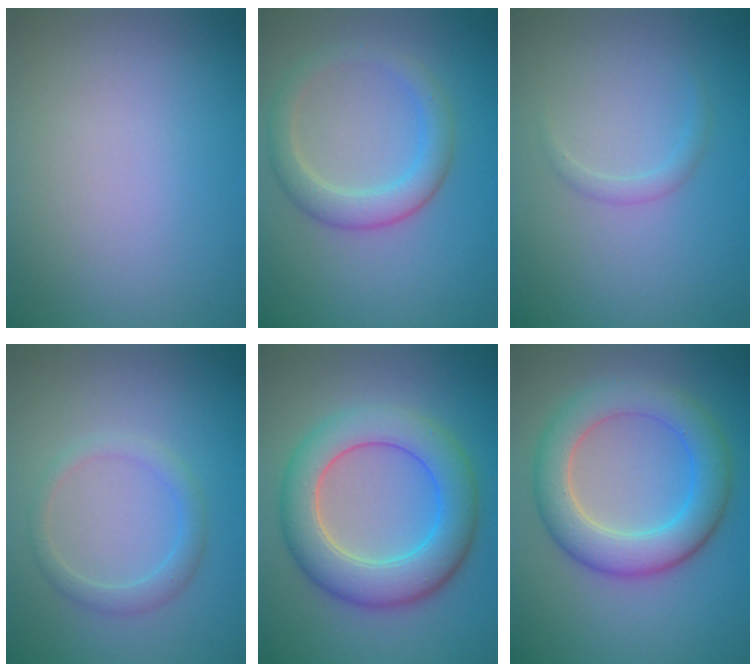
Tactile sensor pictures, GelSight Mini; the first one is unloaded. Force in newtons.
{"total": 3.6, "press": 3.6, "slide": 0.2}
{"total": 1.1, "press": 1.1, "slide": 0.0}
{"total": 2.0, "press": 2.0, "slide": 0.3}
{"total": 7.6, "press": 7.6, "slide": 0.5}
{"total": 6.6, "press": 6.6, "slide": 0.3}